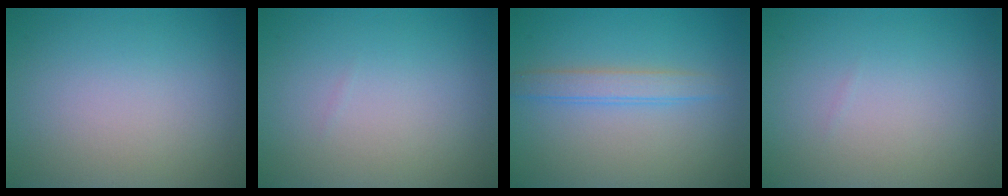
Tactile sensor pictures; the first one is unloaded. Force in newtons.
{"total": 0.0}
{"total": 2.2, "press": 2.2, "slide": 0.1}
{"total": 0.0}